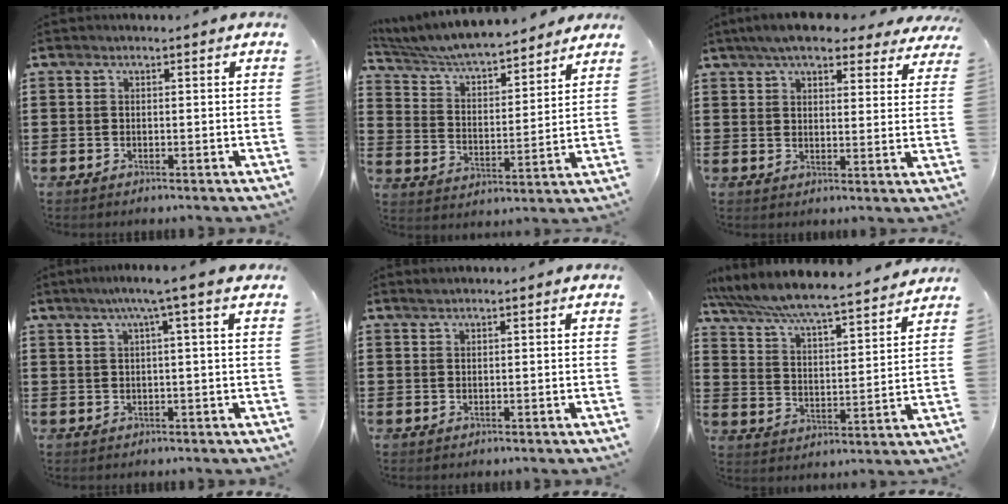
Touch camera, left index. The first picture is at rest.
{"total": 6.1, "force": [5.8, 0.7, 1.7], "torque": [-0.062, -0.039, 0.097]}
{"total": 6.8, "force": [5.9, 1.3, 3.1], "torque": [-0.071, -0.011, 0.108]}
{"total": 3.6, "force": [1.6, -0.7, 3.2], "torque": [-0.062, -0.003, 0.024]}
{"total": 0.7, "force": [0.6, 0.1, 0.4], "torque": [-0.008, 0.001, 0.012]}
{"total": 6.1, "force": [5.7, -0.2, 1.9], "torque": [-0.064, -0.043, 0.093]}